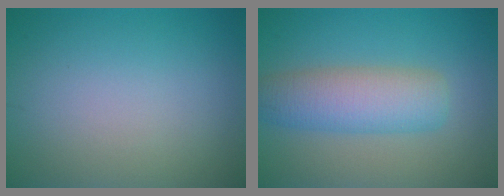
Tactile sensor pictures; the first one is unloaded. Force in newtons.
{"total": 5.6, "press": 5.6, "slide": 0.2}